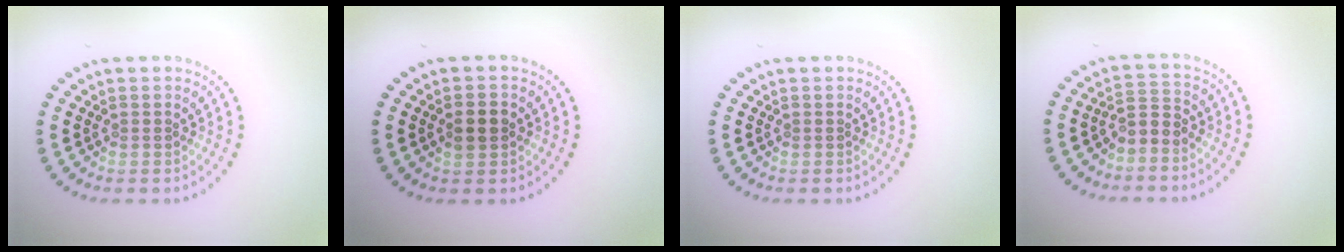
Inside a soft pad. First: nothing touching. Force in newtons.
{"total": 2.3, "press": 2.3, "slide": 0.0}
{"total": 0.0}
{"total": 2.1, "press": 1.5, "slide": 1.5}